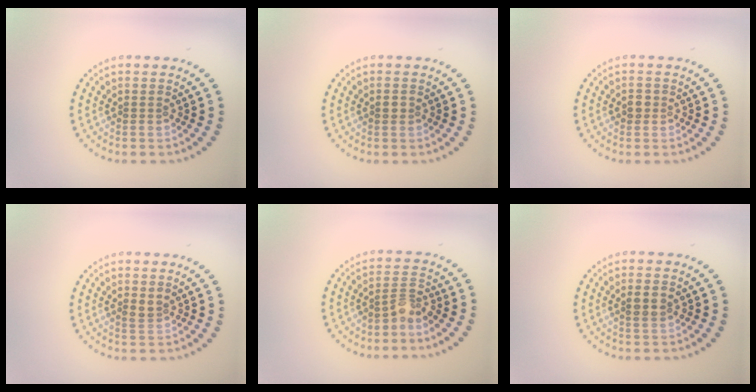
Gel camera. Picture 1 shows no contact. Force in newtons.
{"total": 0.8, "press": 0.8, "slide": 0.1}
{"total": 1.1, "press": 1.0, "slide": 0.3}
{"total": 1.1, "press": 0.9, "slide": 0.5}
{"total": 2.1, "press": 1.5, "slide": 1.5}
{"total": 1.7, "press": 1.6, "slide": 0.6}